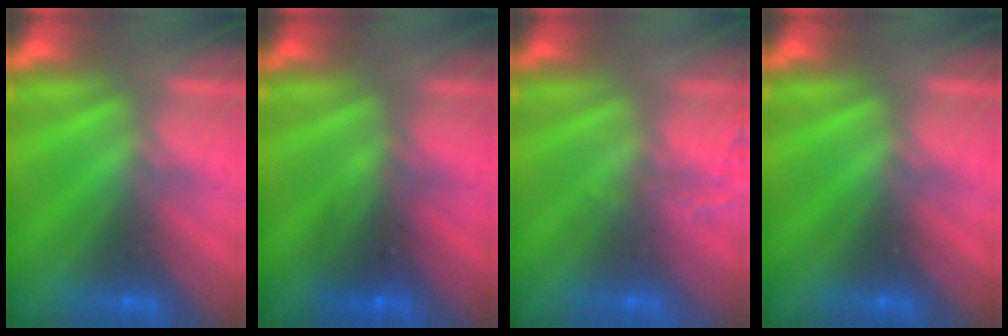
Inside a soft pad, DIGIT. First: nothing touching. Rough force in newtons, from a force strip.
{"total": 2.6}
{"total": 1.9}
{"total": 0.0}